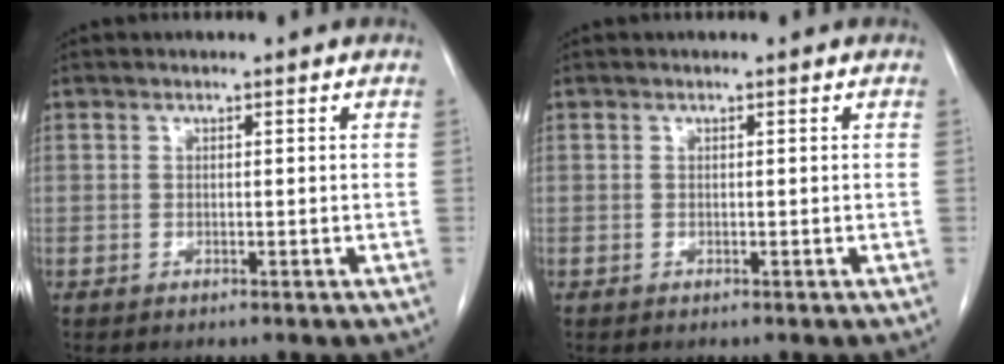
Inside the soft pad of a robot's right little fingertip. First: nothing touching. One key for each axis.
{"total": 0.0}